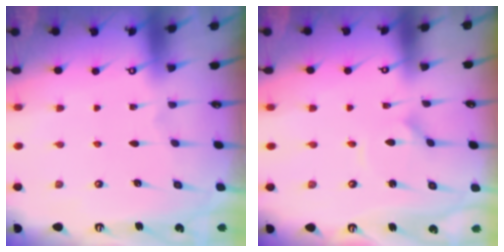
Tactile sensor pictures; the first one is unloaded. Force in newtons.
{"total": 0.8, "press": 0.8, "slide": 0.2}